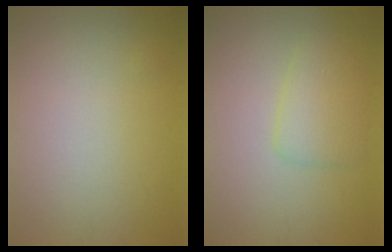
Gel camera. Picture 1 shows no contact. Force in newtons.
{"total": 2.5, "press": 2.5, "slide": 0.2}